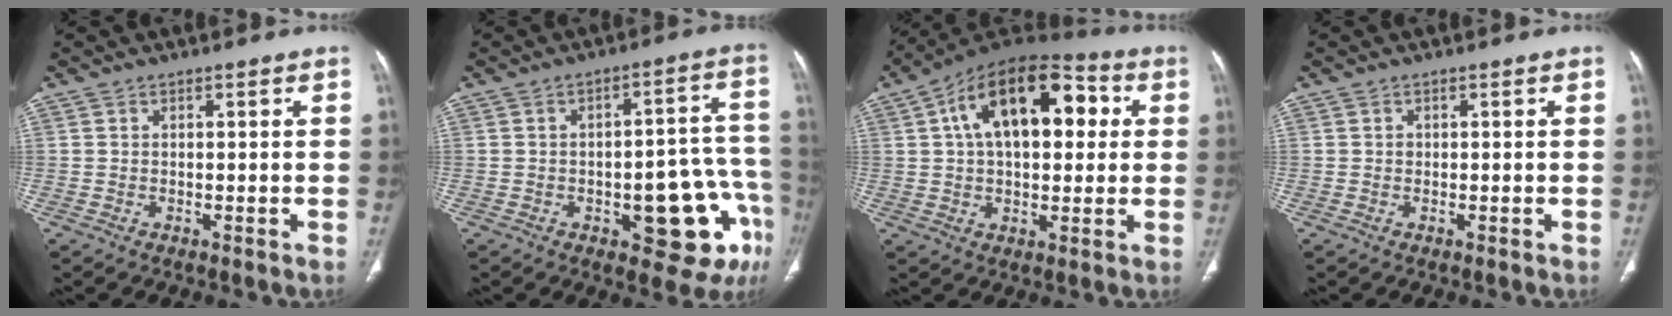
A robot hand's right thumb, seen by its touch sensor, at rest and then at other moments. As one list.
[{"total": 15.8, "force": [-5.7, 6.4, 13.3], "torque": [-0.115, 0.045, -0.058]}, {"total": 20.3, "force": [4.8, 11.2, 16.2], "torque": [-0.223, 0.026, 0.064]}, {"total": 0.5, "force": [0.0, 0.5, 0.2], "torque": [0.001, 0.002, 0.000]}]